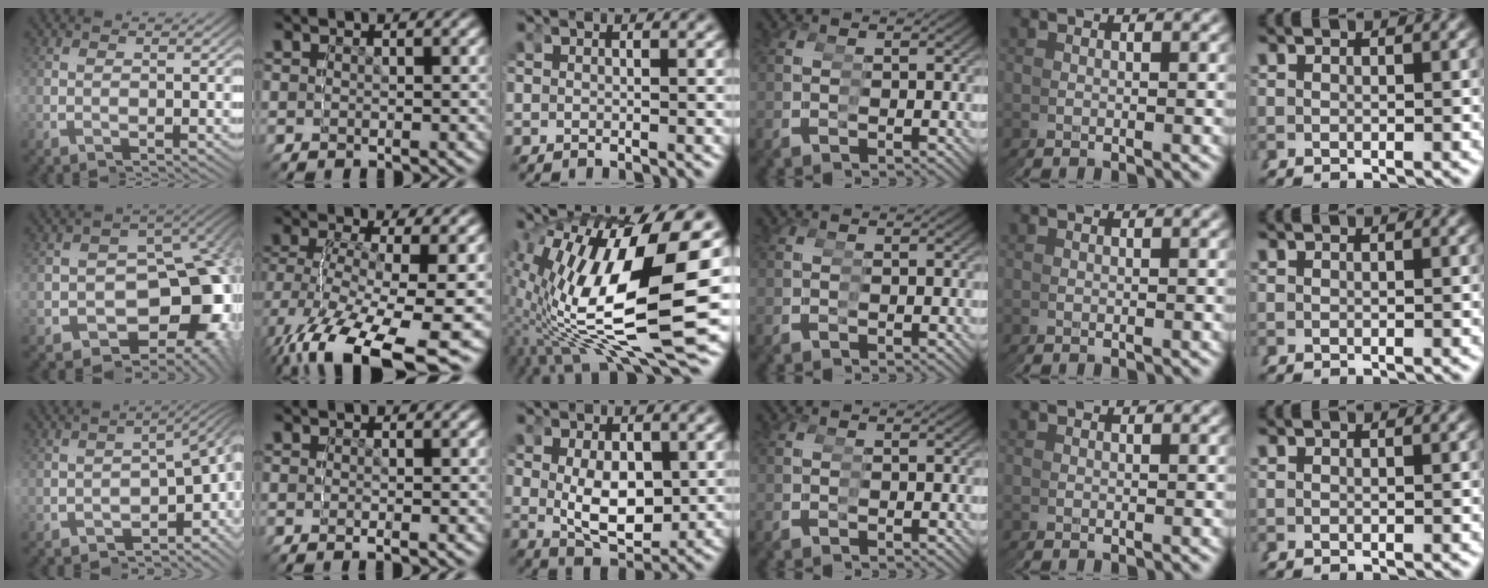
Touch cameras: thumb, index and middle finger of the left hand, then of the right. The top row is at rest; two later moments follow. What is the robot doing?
{"motion": "grasp_and_lifting", "object": "condiment"}